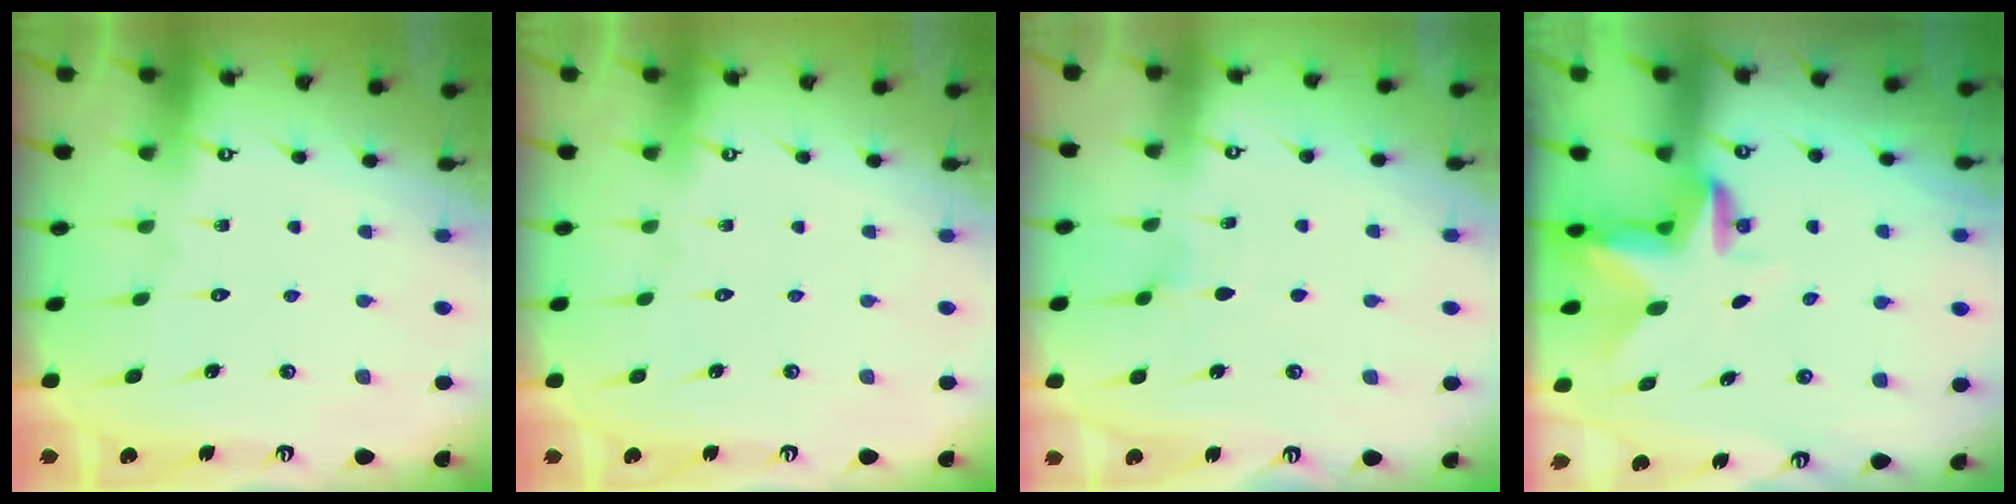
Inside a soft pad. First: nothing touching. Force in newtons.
{"total": 0.0}
{"total": 4.6, "press": 4.3, "slide": 1.4}
{"total": 3.0, "press": 3.0, "slide": 0.4}